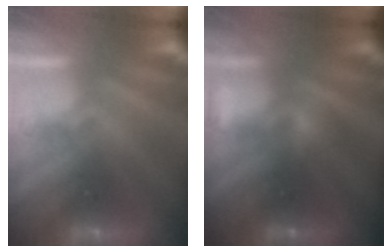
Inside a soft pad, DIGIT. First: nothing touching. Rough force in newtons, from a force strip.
{"total": 2.3}